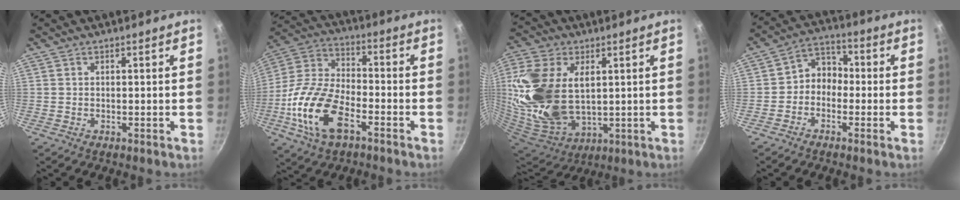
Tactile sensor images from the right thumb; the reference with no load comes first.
{"total": 17.5, "force": [-7.0, 8.9, 13.3], "torque": [-0.256, 0.033, -0.147]}
{"total": 22.3, "force": [4.0, 13.8, 17.1], "torque": [-0.346, -0.028, 0.088]}
{"total": 6.0, "force": [-1.5, 4.9, 3.2], "torque": [-0.019, 0.035, -0.043]}